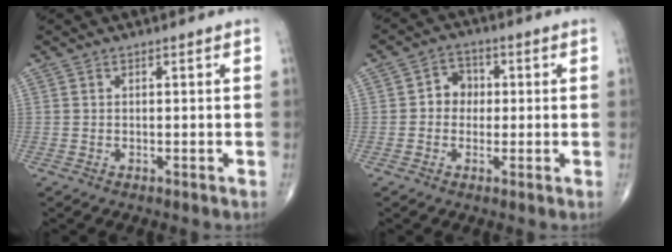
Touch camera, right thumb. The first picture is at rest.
{"total": 5.0, "force": [0.2, 4.4, 2.3], "torque": [-0.007, 0.012, -0.007]}